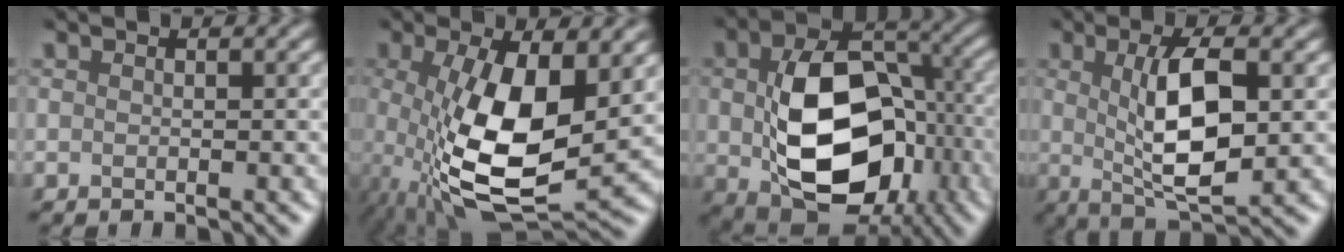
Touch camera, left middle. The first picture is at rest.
{"total": 9.1, "force": [-0.4, 3.3, 8.5], "torque": [-0.186, -0.013, 0.005]}
{"total": 11.8, "force": [-1.2, 8.0, 8.5], "torque": [-0.148, -0.012, -0.001]}
{"total": 6.1, "force": [0.6, 1.6, 5.9], "torque": [-0.108, 0.002, 0.021]}